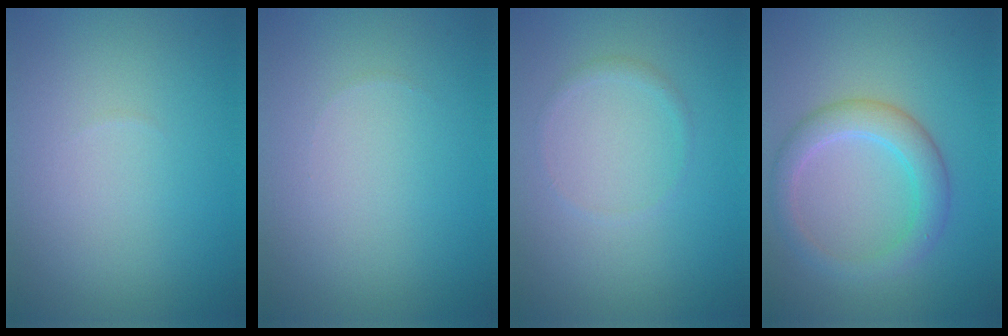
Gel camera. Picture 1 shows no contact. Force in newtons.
{"total": 0.0}
{"total": 0.7, "press": 0.7, "slide": 0.0}
{"total": 3.5, "press": 3.5, "slide": 0.3}